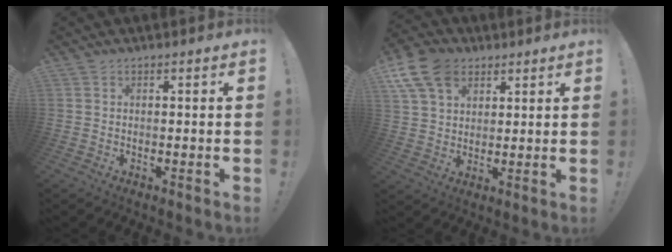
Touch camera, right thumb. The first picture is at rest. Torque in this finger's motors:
{"motor_torque": [-0.03, 0.41, 0.34, -0.13, 0.06]}